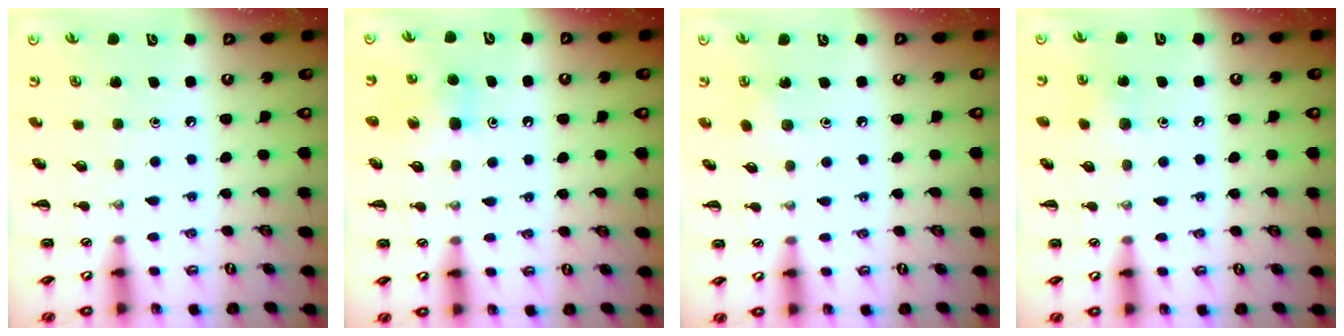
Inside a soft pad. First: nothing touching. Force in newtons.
{"total": 6.2, "press": 6.1, "slide": 1.5}
{"total": 3.0, "press": 2.9, "slide": 0.8}
{"total": 5.4, "press": 5.2, "slide": 1.6}